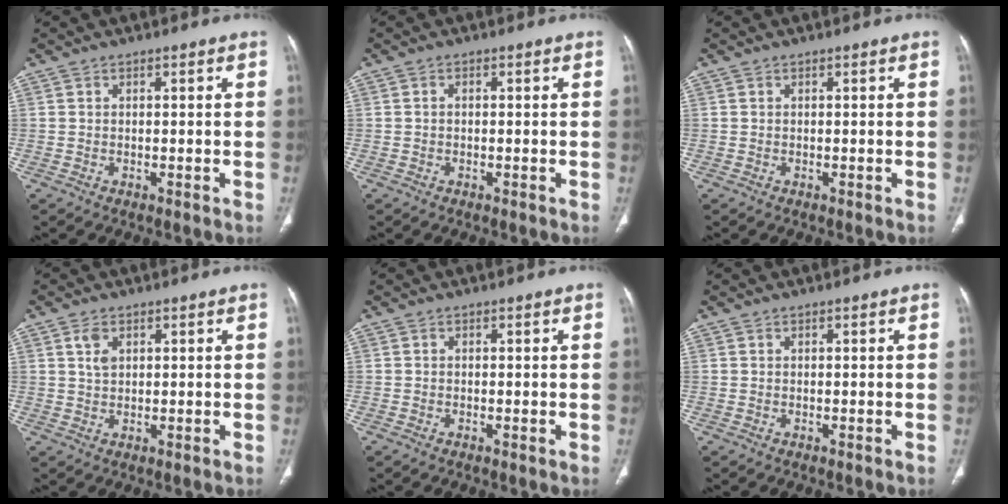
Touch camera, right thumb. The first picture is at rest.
{"total": 0.6, "force": [-0.1, 0.4, 0.4], "torque": [-0.006, 0.001, -0.005]}
{"total": 0.0}
{"total": 2.8, "force": [1.2, 1.7, 1.9], "torque": [-0.034, -0.001, 0.027]}
{"total": 0.5, "force": [-0.2, 0.3, 0.4], "torque": [-0.007, -0.002, -0.005]}
{"total": 0.0}